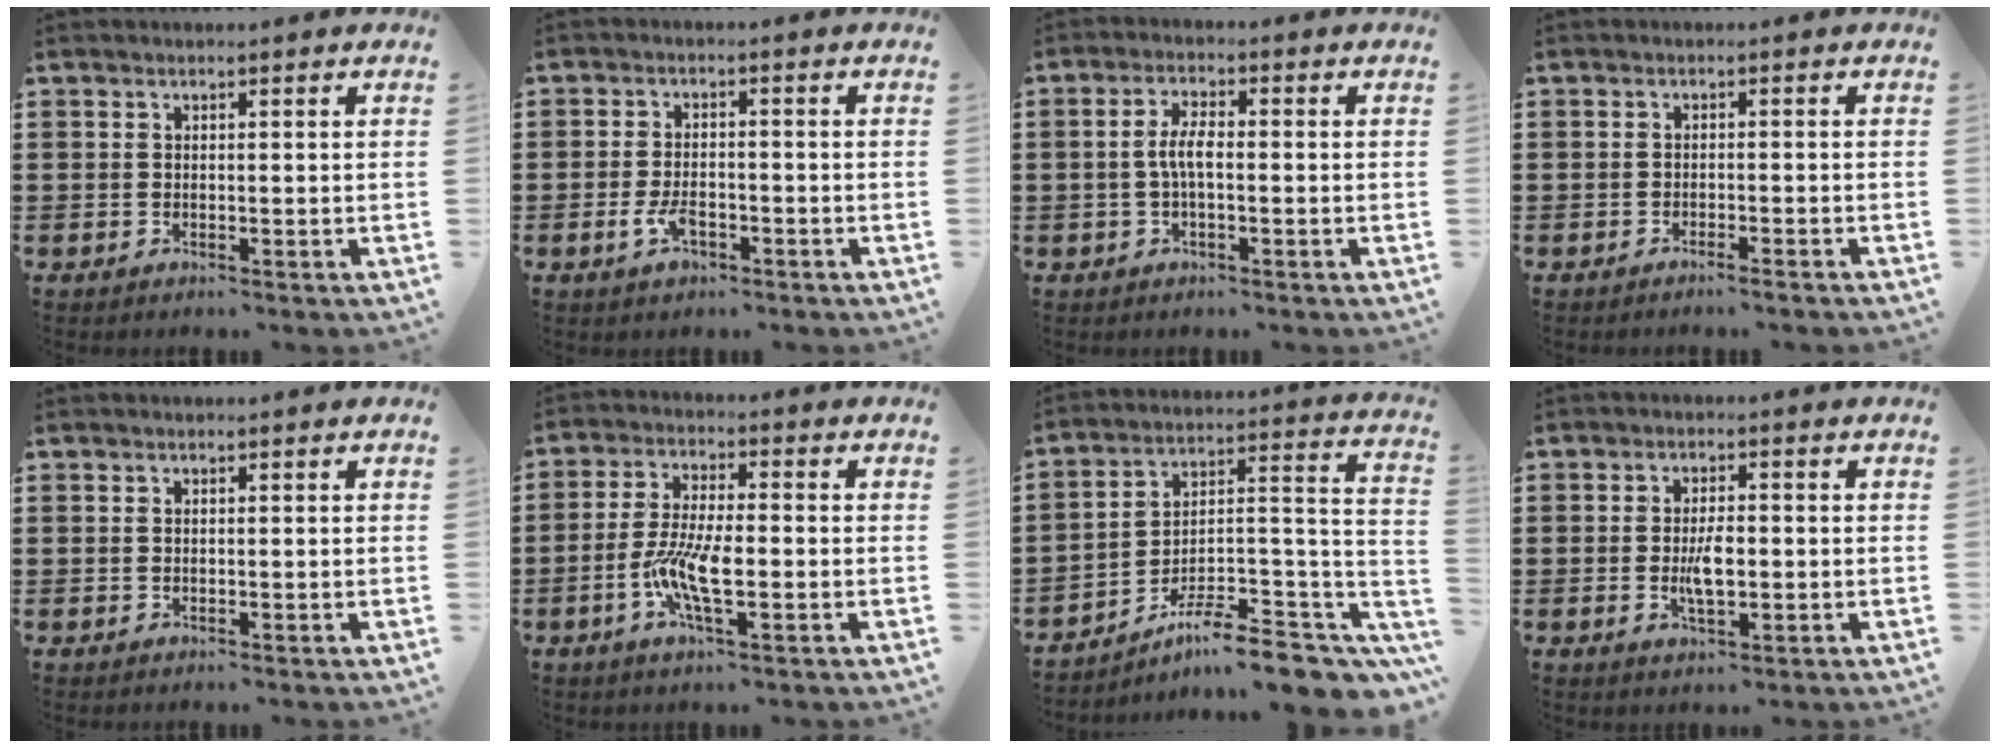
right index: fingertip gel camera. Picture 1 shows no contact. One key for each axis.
{"total": 3.7, "fx": -1.5, "fy": 1.8, "fz": 2.8, "tx": -0.066, "ty": -0.004, "tz": -0.030}
{"total": 4.4, "fx": -0.7, "fy": 1.5, "fz": 4.1, "tx": -0.094, "ty": -0.001, "tz": -0.020}
{"total": 1.2, "fx": -1.1, "fy": -0.2, "fz": 0.4, "tx": -0.008, "ty": 0.000, "tz": -0.022}
{"total": 0.0}
{"total": 8.0, "fx": -2.3, "fy": 2.4, "fz": 7.3, "tx": -0.163, "ty": -0.012, "tz": -0.047}
{"total": 10.0, "fx": -7.6, "fy": 2.4, "fz": 6.0, "tx": -0.094, "ty": 0.009, "tz": -0.140}
{"total": 4.5, "fx": -0.4, "fy": 1.7, "fz": 4.1, "tx": -0.081, "ty": -0.001, "tz": -0.010}